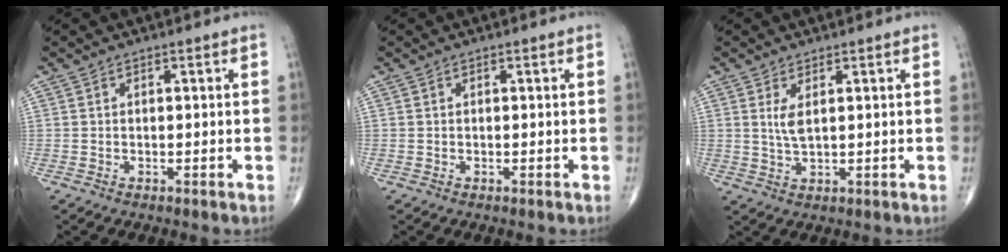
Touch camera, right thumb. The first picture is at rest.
{"total": 0.0}
{"total": 3.1, "force": [1.0, 1.1, 2.7], "torque": [-0.055, -0.009, 0.026]}